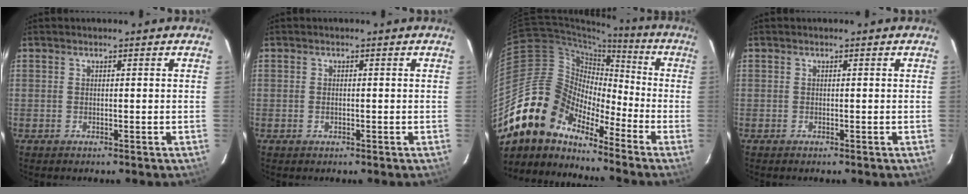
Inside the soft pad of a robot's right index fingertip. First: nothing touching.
{"total": 0.8, "force": [-0.2, 0.6, 0.5], "torque": [-0.008, 0.001, -0.003]}
{"total": 15.3, "force": [-12.4, 7.6, 4.9], "torque": [-0.092, 0.022, -0.242]}
{"total": 0.0}